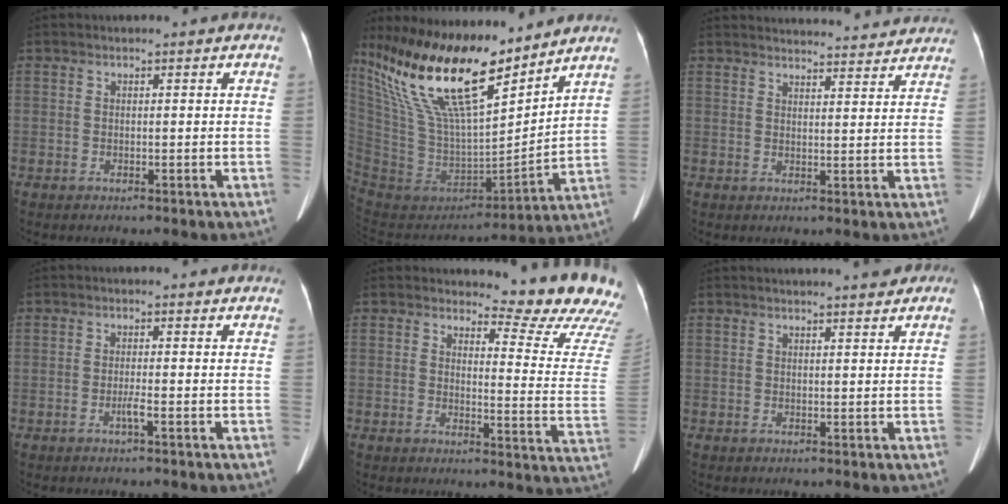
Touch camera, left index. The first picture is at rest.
{"total": 22.6, "force": [17.0, 6.0, 13.5], "torque": [-0.270, 0.001, 0.317]}
{"total": 20.0, "force": [19.2, 3.2, 4.4], "torque": [-0.059, 0.010, 0.235]}
{"total": 1.3, "force": [-0.6, -0.3, 1.1], "torque": [-0.023, 0.000, -0.013]}
{"total": 13.9, "force": [13.6, 0.6, 3.1], "torque": [-0.025, -0.120, 0.129]}
{"total": 5.6, "force": [4.9, 0.8, 2.7], "torque": [-0.036, 0.017, 0.055]}